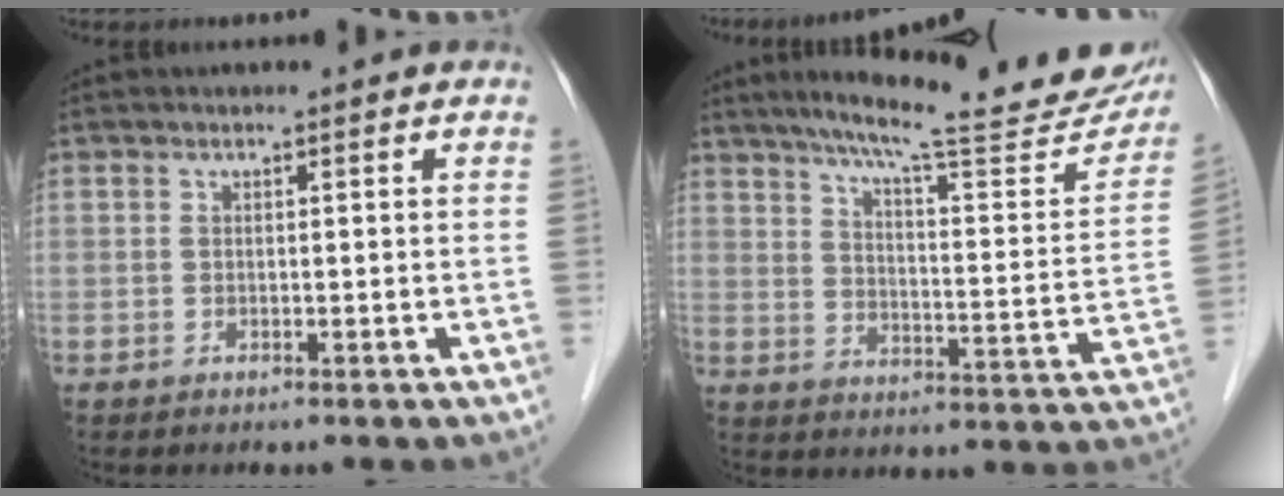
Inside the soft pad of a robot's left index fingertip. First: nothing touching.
{"total": 23.7, "force": [20.3, 2.6, 12.0], "torque": [-0.169, -0.037, 0.257]}